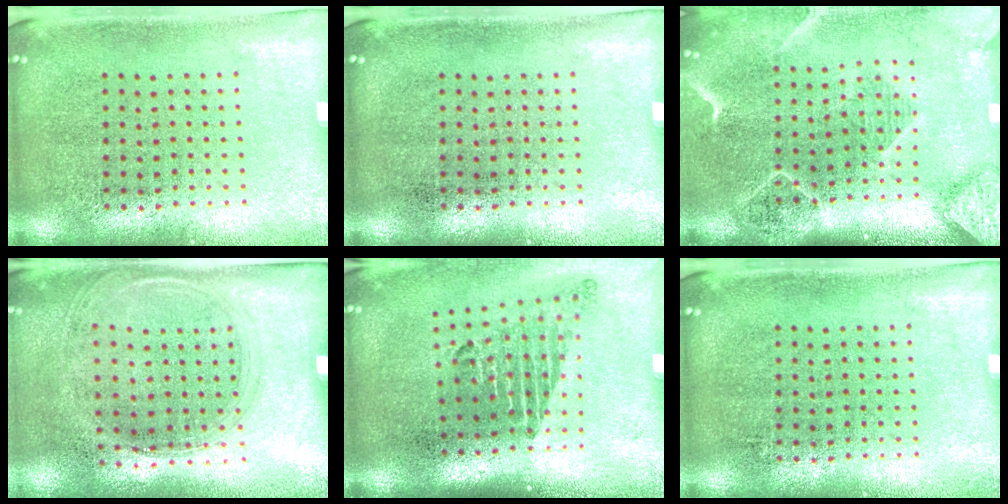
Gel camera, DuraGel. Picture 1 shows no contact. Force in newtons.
{"total": 0.0}
{"total": 2.5, "press": 2.0, "slide": 1.4}
{"total": 1.4, "press": 1.2, "slide": 0.6}
{"total": 1.8, "press": 1.2, "slide": 1.3}
{"total": 0.0}